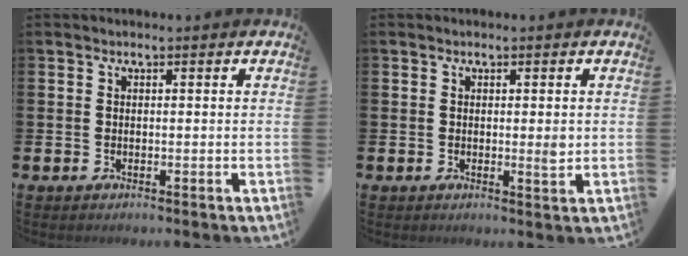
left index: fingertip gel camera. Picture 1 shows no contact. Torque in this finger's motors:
{"motor_torque": [0.03, -0.02, 0.20, 0.03]}